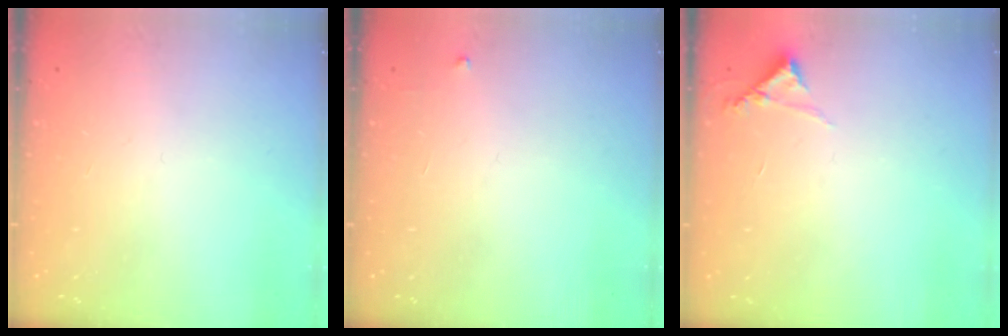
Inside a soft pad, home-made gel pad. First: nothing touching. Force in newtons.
{"total": 2.6, "press": 2.6, "slide": 0.4}
{"total": 3.8, "press": 3.8, "slide": 0.2}